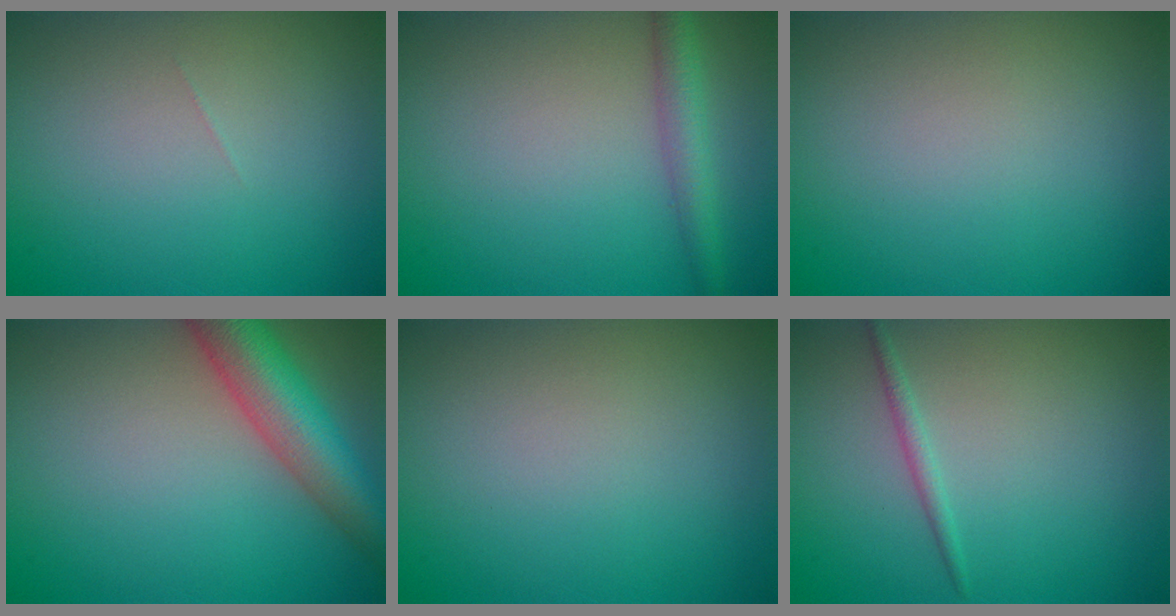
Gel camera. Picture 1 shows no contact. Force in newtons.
{"total": 2.8, "press": 2.8, "slide": 0.1}
{"total": 0.0}
{"total": 7.2, "press": 7.2, "slide": 0.4}
{"total": 0.0}
{"total": 1.1, "press": 1.1, "slide": 0.0}